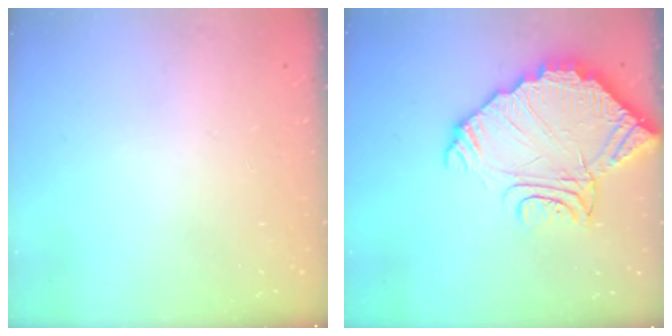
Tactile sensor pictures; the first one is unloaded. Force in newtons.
{"total": 17.2, "press": 17.1, "slide": 1.7}